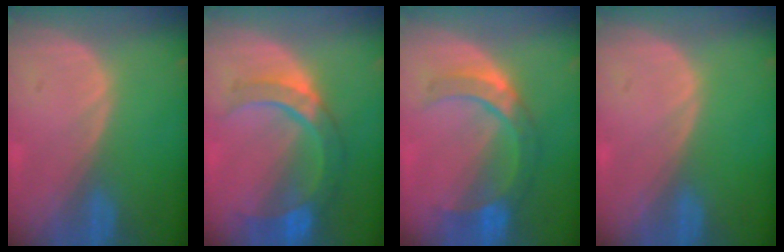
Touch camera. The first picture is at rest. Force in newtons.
{"total": 8.5, "press": 8.1, "slide": 2.7}
{"total": 7.0, "press": 6.9, "slide": 1.2}
{"total": 0.0}